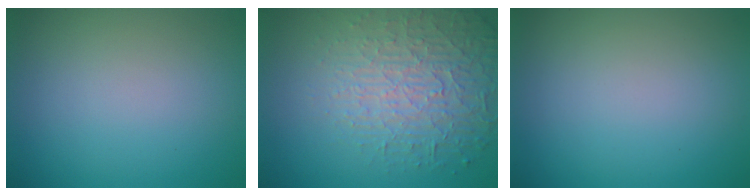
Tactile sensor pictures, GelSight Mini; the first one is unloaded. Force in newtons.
{"total": 5.9, "press": 4.7, "slide": 3.5}
{"total": 0.0}